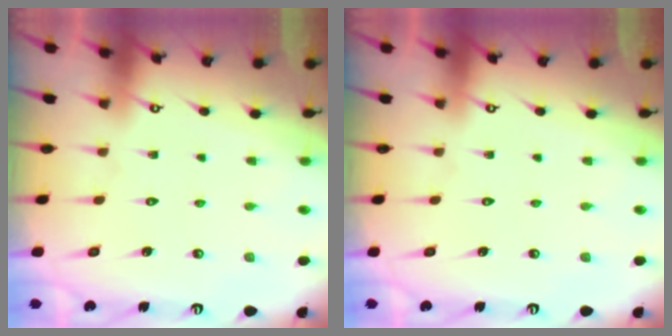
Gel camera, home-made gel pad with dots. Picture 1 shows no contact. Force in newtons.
{"total": 0.0}